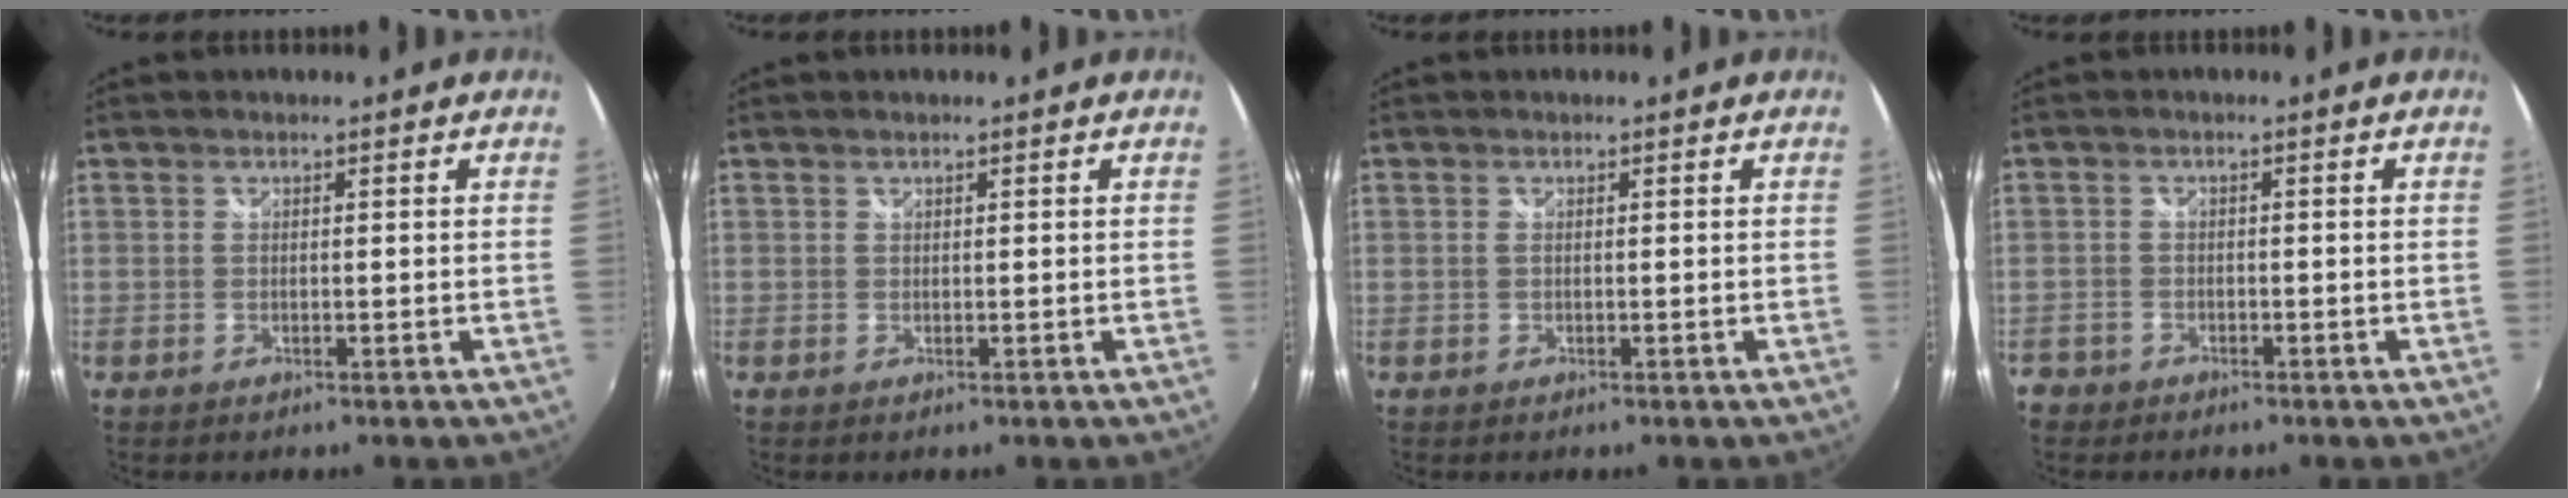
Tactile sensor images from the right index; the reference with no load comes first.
{"total": 0.0}
{"total": 0.0}
{"total": 3.4, "force": [-2.3, 2.4, 0.6], "torque": [-0.024, 0.001, -0.045]}